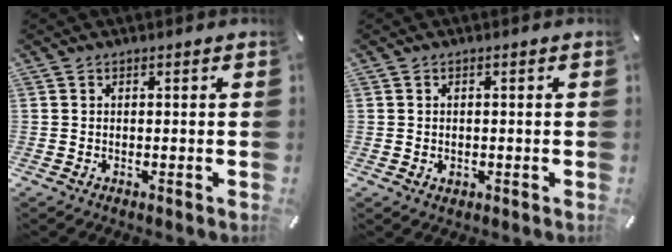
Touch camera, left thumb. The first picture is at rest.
{"total": 1.3, "force": [-0.2, 1.1, 0.6], "torque": [-0.012, 0.004, -0.006]}